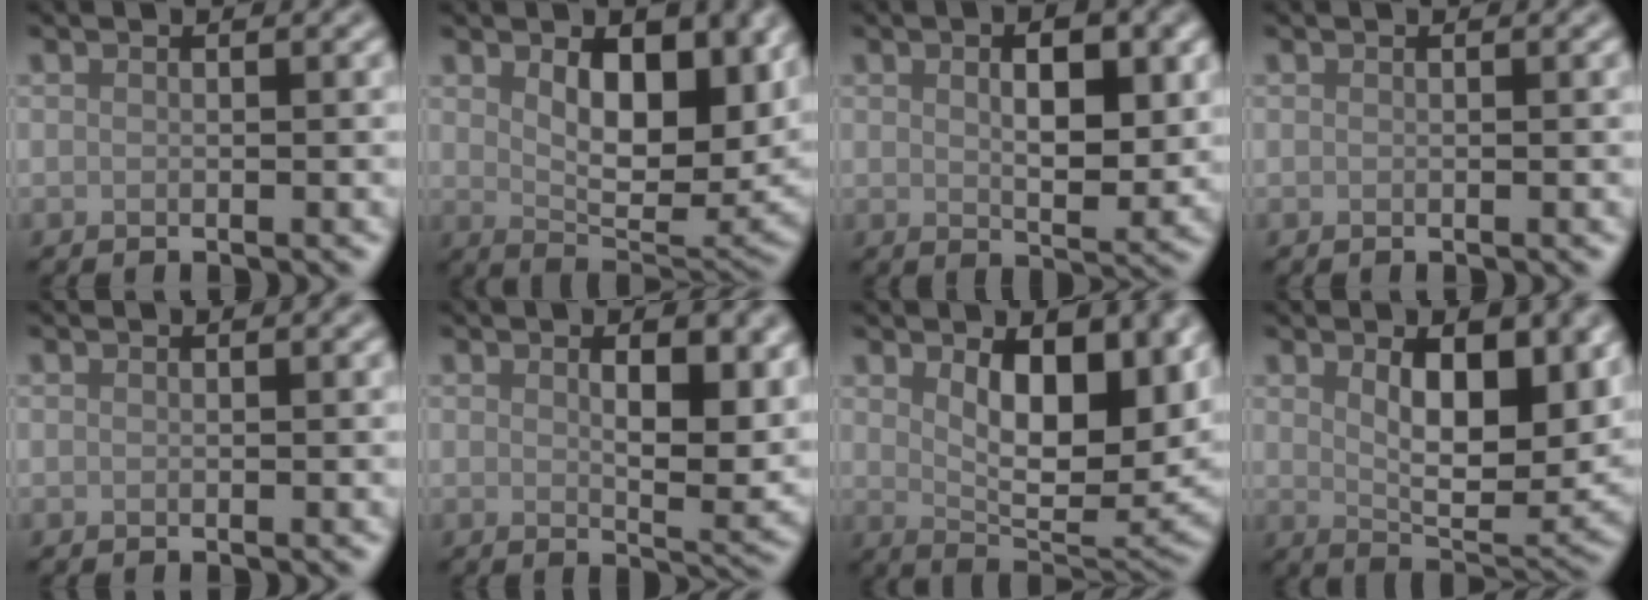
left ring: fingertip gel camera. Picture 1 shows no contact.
{"total": 8.3, "force": [2.5, 4.4, 6.5], "torque": [-0.105, -0.017, 0.043]}
{"total": 5.0, "force": [1.2, 2.3, 4.3], "torque": [-0.065, -0.002, 0.023]}
{"total": 0.0}
{"total": 0.0}
{"total": 5.8, "force": [1.8, 2.4, 5.0], "torque": [-0.069, -0.010, 0.037]}
{"total": 8.6, "force": [2.7, 4.2, 7.0], "torque": [-0.111, -0.014, 0.046]}
{"total": 7.7, "force": [2.2, 3.4, 6.5], "torque": [-0.106, -0.012, 0.040]}